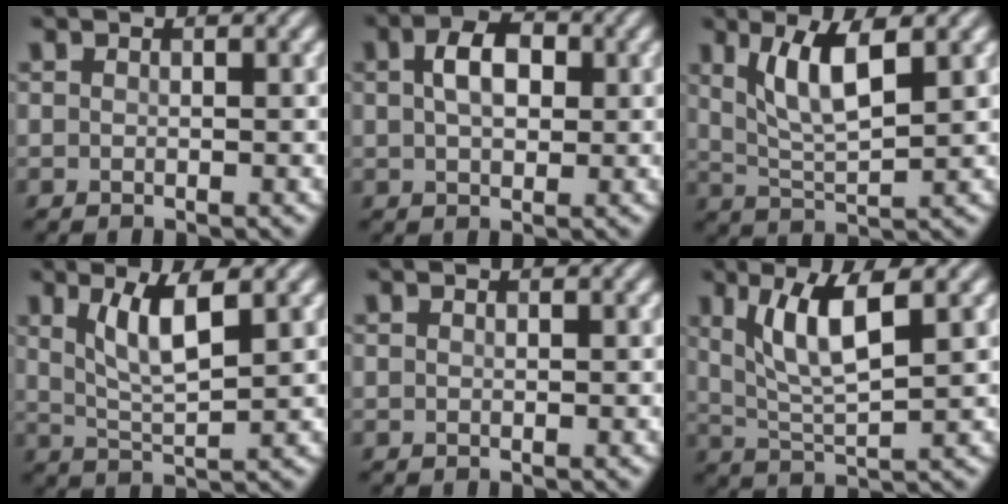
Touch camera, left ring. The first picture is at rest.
{"total": 4.0, "force": [0.9, 2.5, 3.0], "torque": [-0.055, 0.009, 0.011]}
{"total": 5.2, "force": [2.2, 1.5, 4.5], "torque": [-0.089, -0.005, 0.043]}
{"total": 4.5, "force": [1.9, 1.1, 3.9], "torque": [-0.079, -0.006, 0.039]}
{"total": 0.0}
{"total": 5.8, "force": [2.2, 1.4, 5.1], "torque": [-0.097, -0.005, 0.044]}